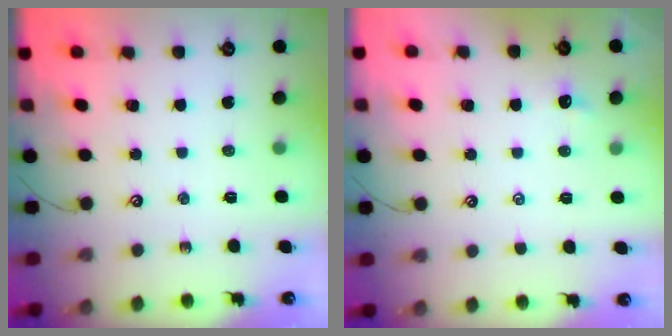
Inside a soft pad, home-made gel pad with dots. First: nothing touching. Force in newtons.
{"total": 2.3, "press": 2.2, "slide": 0.3}